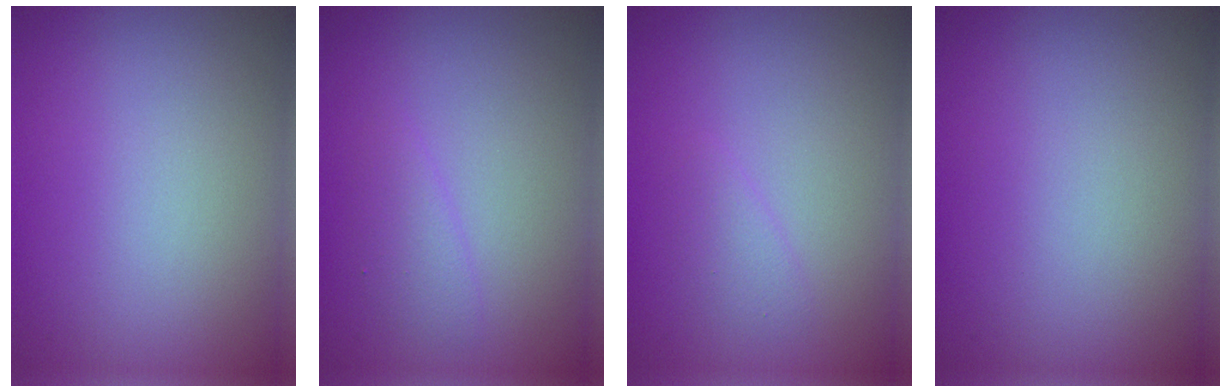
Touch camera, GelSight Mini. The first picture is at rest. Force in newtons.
{"total": 1.2, "press": 1.2, "slide": 0.1}
{"total": 1.1, "press": 1.1, "slide": 0.1}
{"total": 0.0}